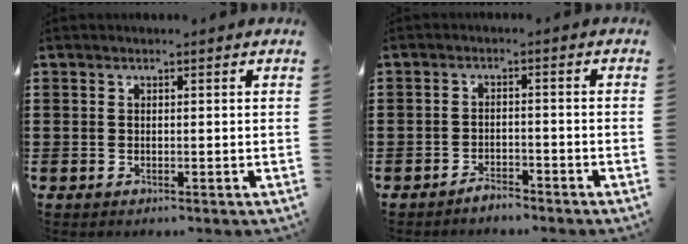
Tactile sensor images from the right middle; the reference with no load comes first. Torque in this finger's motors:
{"motor_torque": [-0.09, 0.05, 0.00, 0.00]}